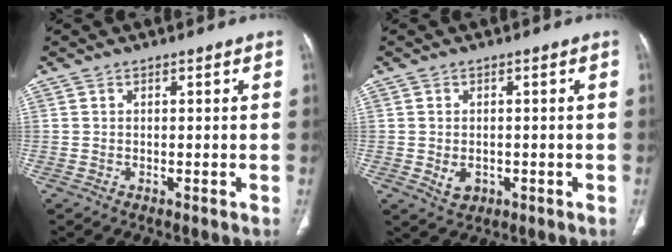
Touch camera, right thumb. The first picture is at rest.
{"total": 3.2, "force": [-0.7, 2.4, 2.0], "torque": [-0.028, 0.001, -0.002]}